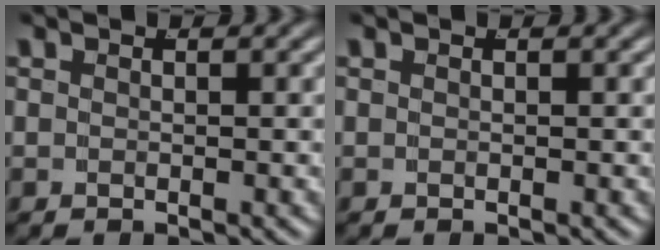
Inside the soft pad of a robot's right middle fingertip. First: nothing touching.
{"total": 0.0}